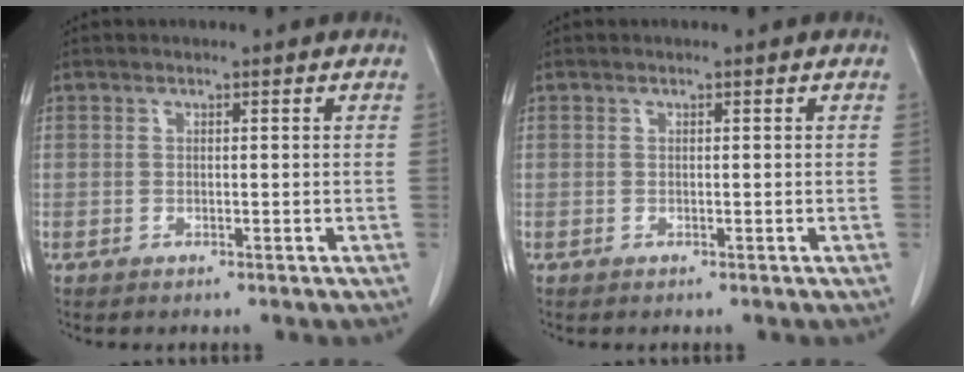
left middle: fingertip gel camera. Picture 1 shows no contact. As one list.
[{"total": 0.0}]